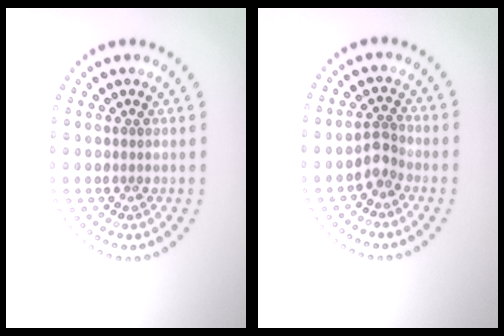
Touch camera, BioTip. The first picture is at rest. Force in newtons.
{"total": 1.9, "press": 1.6, "slide": 1.1}